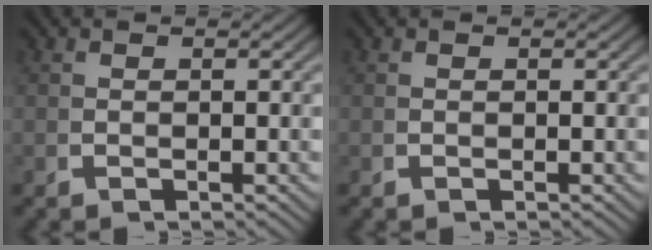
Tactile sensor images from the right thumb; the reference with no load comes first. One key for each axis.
{"total": 0.0}